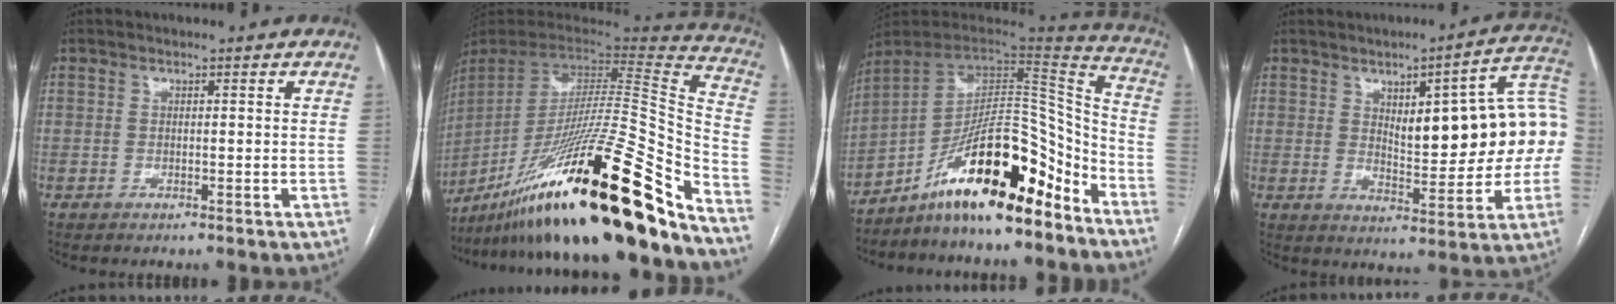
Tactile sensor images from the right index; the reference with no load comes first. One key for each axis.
{"total": 40.4, "fx": -27.1, "fy": 3.2, "fz": 29.8, "tx": -0.440, "ty": -0.065, "tz": -0.428}
{"total": 19.1, "fx": -13.3, "fy": 4.0, "fz": 13.1, "tx": -0.200, "ty": 0.032, "tz": -0.224}
{"total": 16.7, "fx": 2.2, "fy": 4.6, "fz": 15.9, "tx": -0.213, "ty": 0.031, "tz": 0.034}